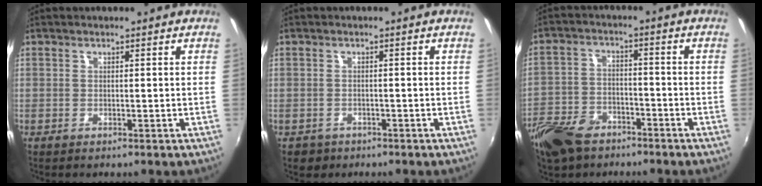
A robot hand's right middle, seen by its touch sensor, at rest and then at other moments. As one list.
[{"total": 2.6, "force": [-1.4, 2.0, 0.7], "torque": [-0.021, -0.002, -0.019]}, {"total": 12.8, "force": [-8.7, 7.3, 5.8], "torque": [-0.158, -0.007, -0.161]}]